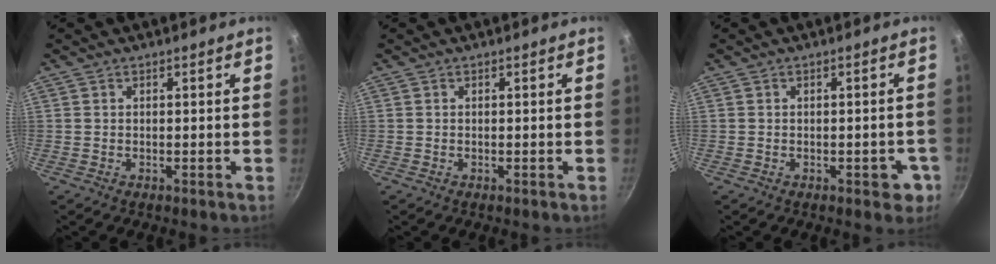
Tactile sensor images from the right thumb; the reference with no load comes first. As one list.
[{"total": 0.0}, {"total": 4.0, "force": [-1.5, 2.3, 2.9], "torque": [-0.009, 0.014, -0.016]}]